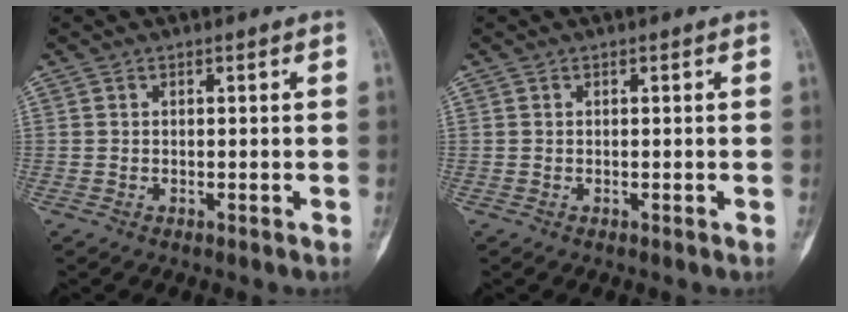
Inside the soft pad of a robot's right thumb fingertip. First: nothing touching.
{"total": 0.0}